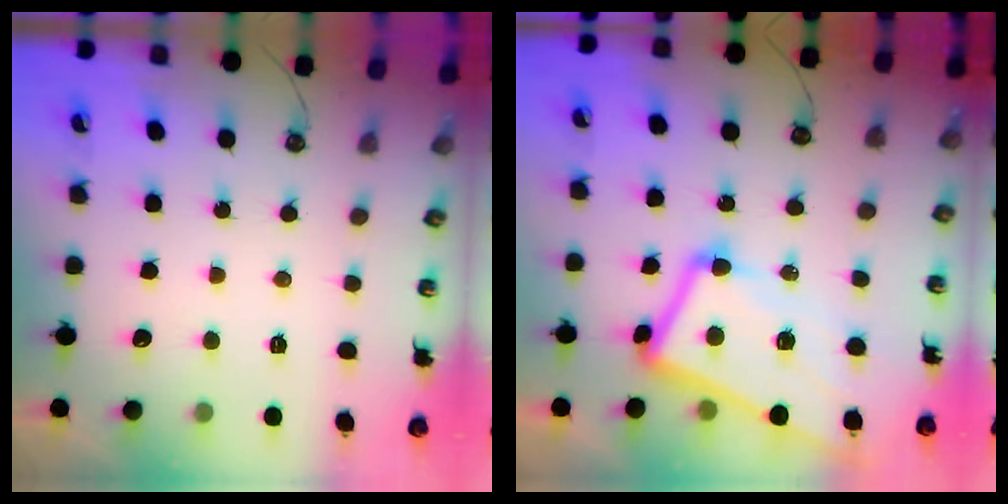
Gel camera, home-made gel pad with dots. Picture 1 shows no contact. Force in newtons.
{"total": 11.5, "press": 11.3, "slide": 2.2}